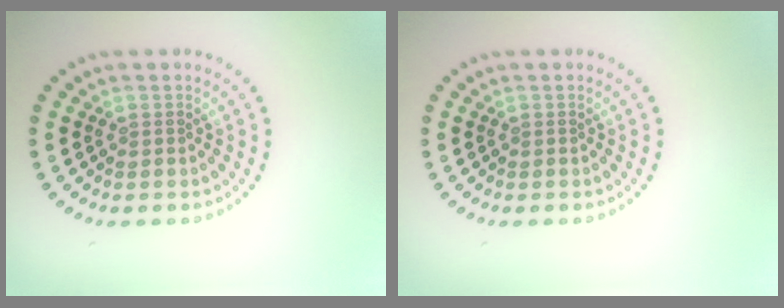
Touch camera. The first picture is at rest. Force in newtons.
{"total": 0.0}